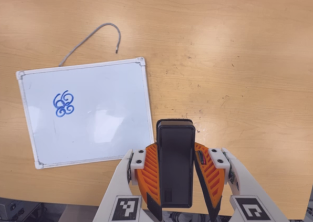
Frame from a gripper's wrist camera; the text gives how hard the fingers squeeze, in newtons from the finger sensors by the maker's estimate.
{"total": 6.0, "left": 4.9, "right": 7.2}